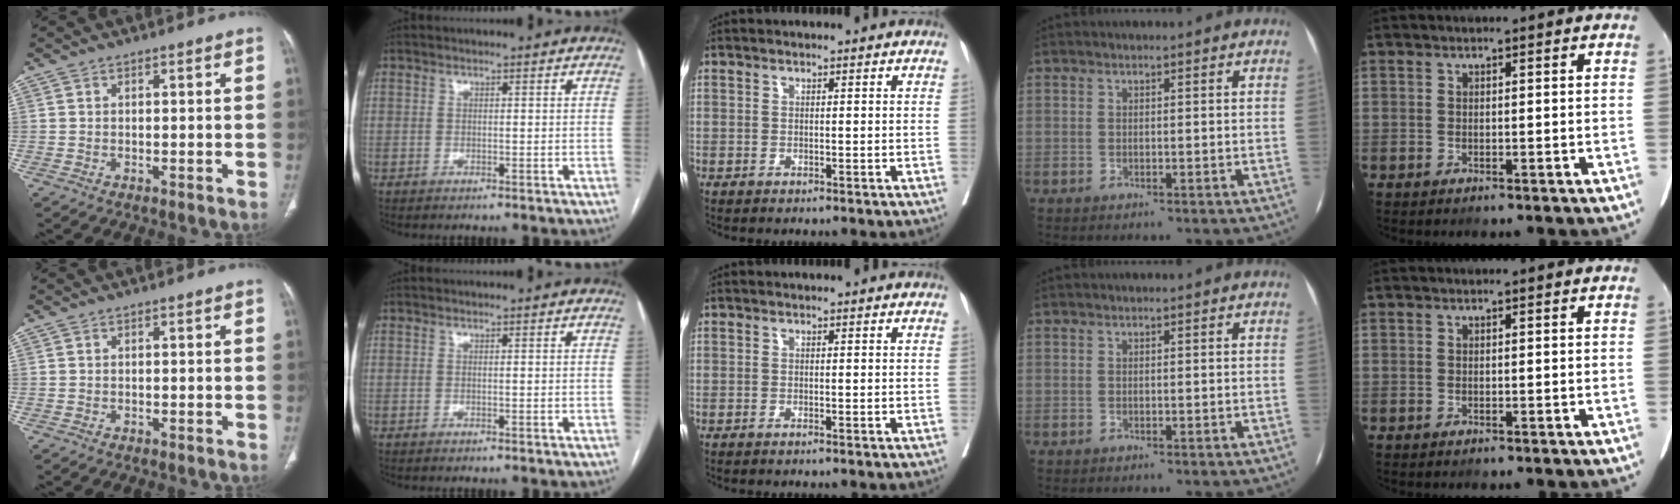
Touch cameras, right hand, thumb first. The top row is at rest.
{}